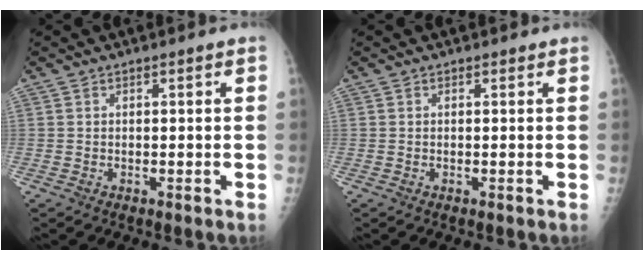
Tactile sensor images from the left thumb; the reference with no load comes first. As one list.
[{"total": 0.0}]